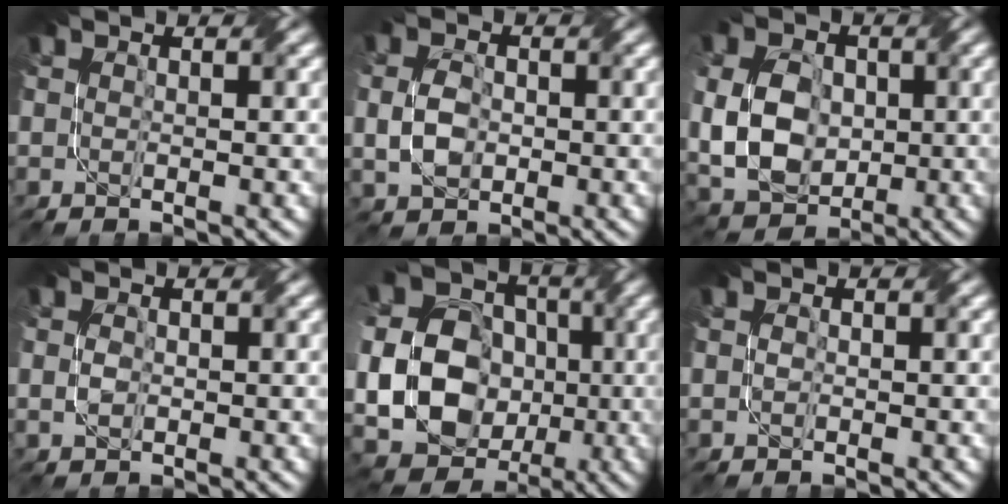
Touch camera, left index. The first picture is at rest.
{"total": 3.0, "force": [-1.1, 1.9, 2.0], "torque": [-0.047, -0.003, -0.025]}
{"total": 9.4, "force": [-0.9, 7.0, 6.2], "torque": [-0.125, 0.006, -0.031]}
{"total": 1.1, "force": [-0.7, 0.5, 0.7], "torque": [-0.015, -0.002, -0.013]}
{"total": 16.2, "force": [-2.3, 13.8, 8.1], "torque": [-0.173, -0.010, -0.060]}
{"total": 0.5, "force": [-0.5, 0.1, 0.2], "torque": [-0.001, -0.002, -0.010]}